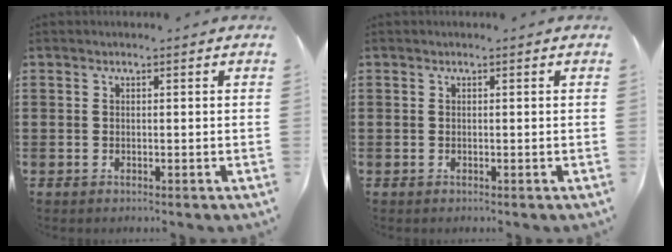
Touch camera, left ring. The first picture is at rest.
{"total": 0.0}